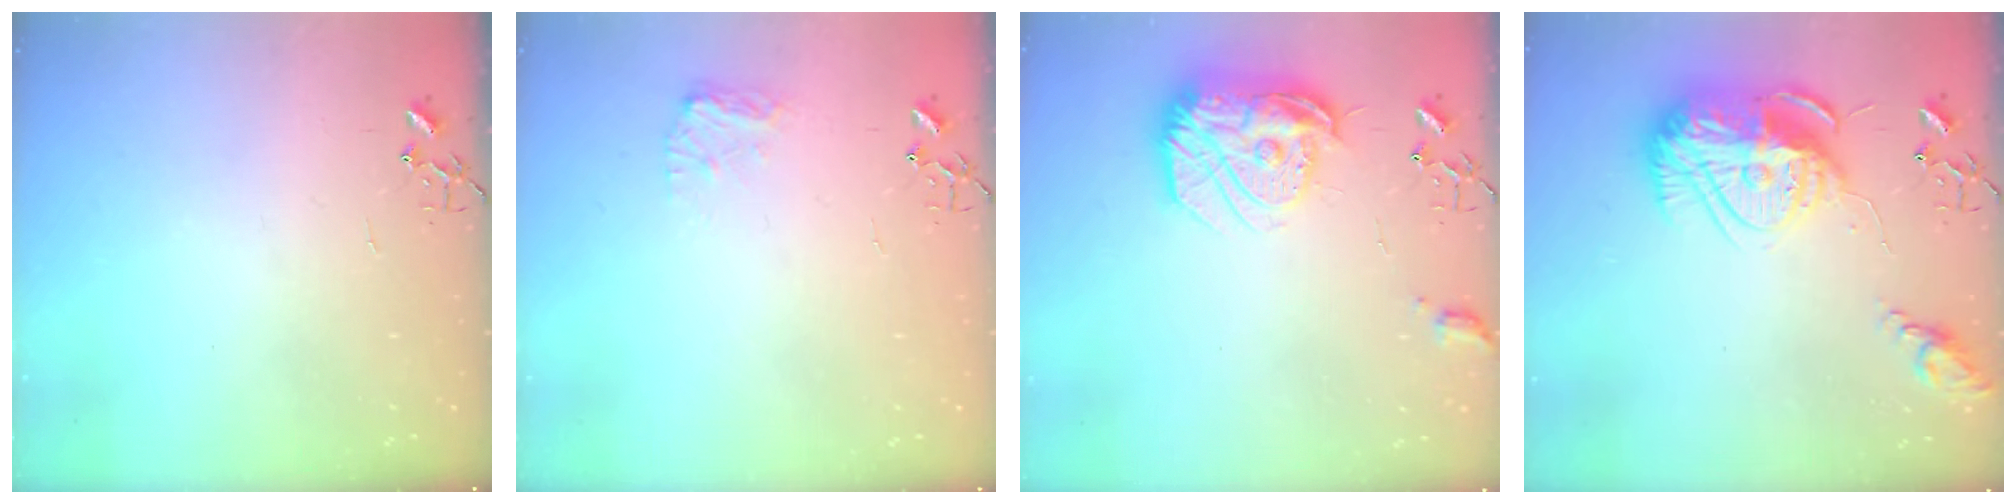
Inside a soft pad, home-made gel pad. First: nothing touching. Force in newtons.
{"total": 7.9, "press": 7.9, "slide": 0.3}
{"total": 17.7, "press": 17.6, "slide": 1.4}
{"total": 18.7, "press": 18.6, "slide": 1.7}